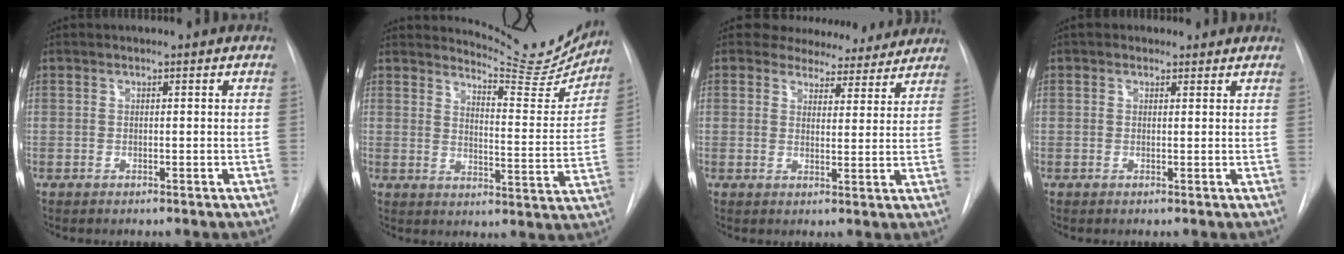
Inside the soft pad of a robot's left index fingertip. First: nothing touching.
{"total": 12.0, "force": [11.9, 1.2, 1.3], "torque": [-0.015, -0.060, 0.143]}
{"total": 11.1, "force": [10.1, 4.3, 1.5], "torque": [0.006, -0.006, 0.109]}
{"total": 1.8, "force": [1.2, 1.3, 0.2], "torque": [0.002, 0.011, 0.013]}